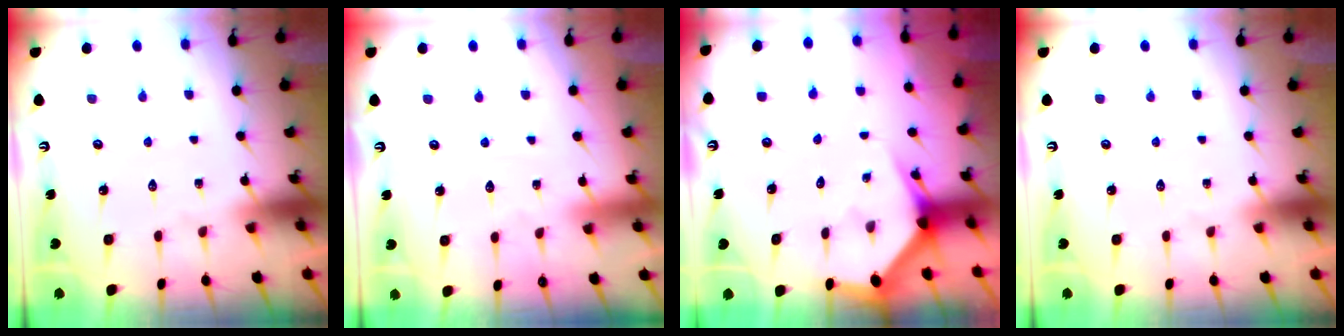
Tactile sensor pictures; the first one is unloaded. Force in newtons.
{"total": 2.7, "press": 2.7, "slide": 0.2}
{"total": 2.9, "press": 2.9, "slide": 0.0}
{"total": 0.0}